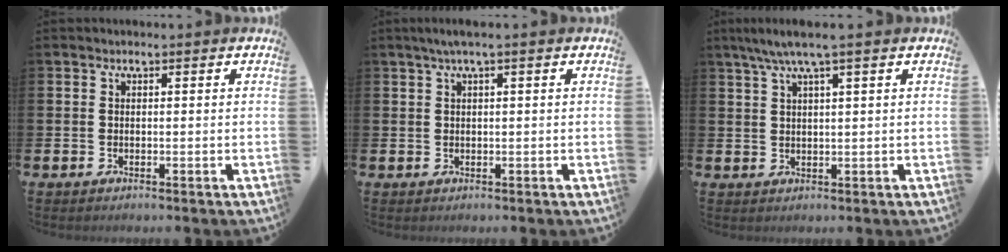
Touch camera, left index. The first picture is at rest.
{"total": 1.7, "force": [0.9, 0.0, 1.4], "torque": [-0.029, 0.004, 0.015]}
{"total": 4.0, "force": [2.8, 0.0, 2.9], "torque": [-0.060, 0.000, 0.049]}